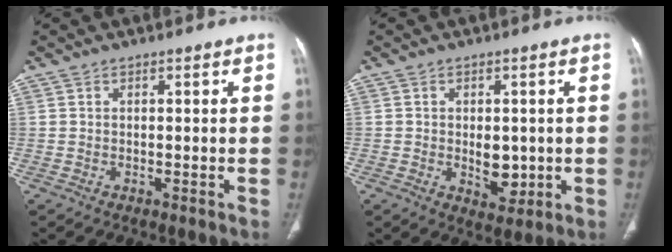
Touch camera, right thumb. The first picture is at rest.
{"total": 5.6, "force": [-0.5, 3.6, 4.3], "torque": [-0.038, -0.006, 0.004]}